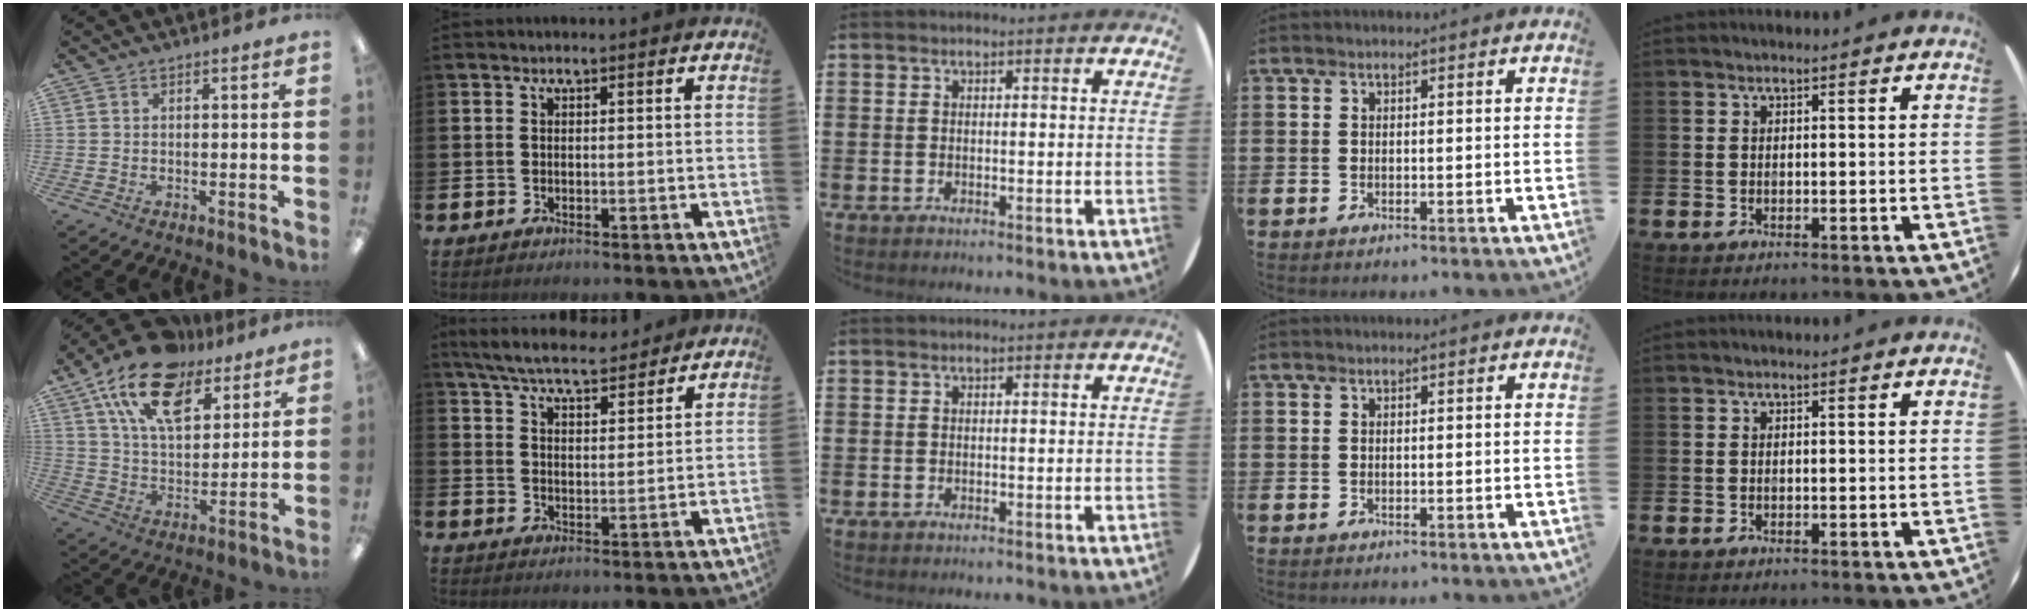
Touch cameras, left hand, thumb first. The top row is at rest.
{"thumb": {"total": 18.5, "force": [12.1, 9.4, 10.5], "torque": [-0.194, -0.053, 0.219]}, "index": {"total": 7.1, "force": [6.7, 1.1, 2.0], "torque": [-0.057, -0.033, 0.120]}}